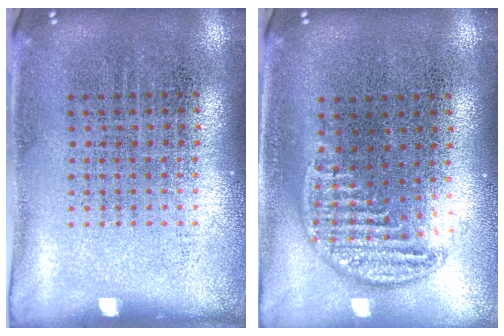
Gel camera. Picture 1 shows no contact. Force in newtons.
{"total": 1.0, "press": 1.0, "slide": 0.4}